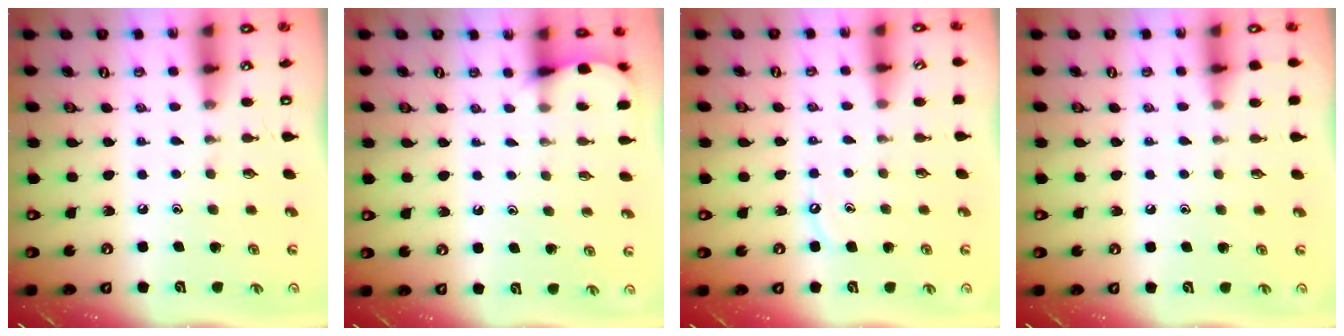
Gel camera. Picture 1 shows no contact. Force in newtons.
{"total": 3.9, "press": 3.9, "slide": 0.3}
{"total": 4.9, "press": 4.8, "slide": 0.6}
{"total": 3.6, "press": 3.6, "slide": 0.4}